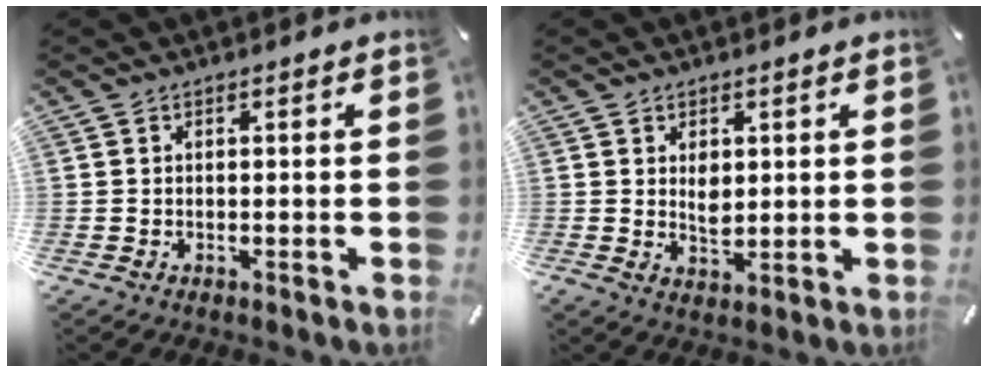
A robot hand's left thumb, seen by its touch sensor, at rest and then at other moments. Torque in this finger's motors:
{"motor_torque": [0.81, 0.87, 0.25, -0.39, 0.14]}